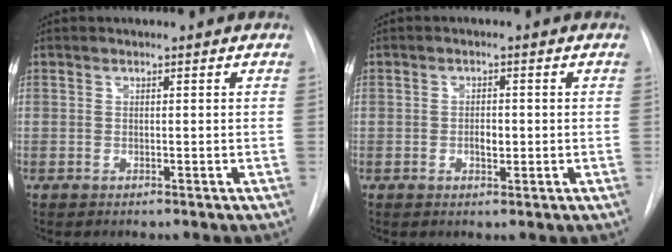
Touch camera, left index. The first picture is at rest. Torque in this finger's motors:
{"motor_torque": [0.13, 0.07, 0.05, 0.01]}